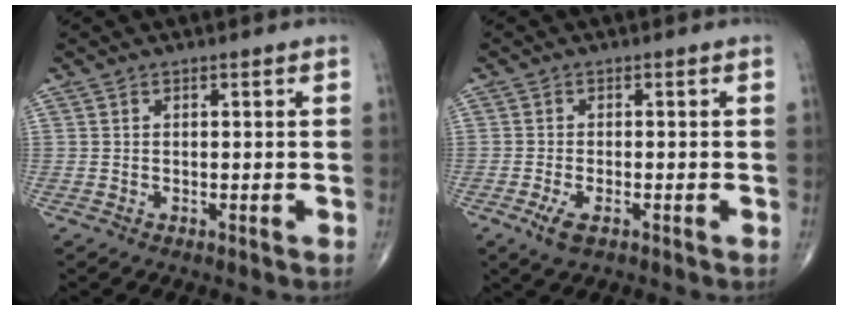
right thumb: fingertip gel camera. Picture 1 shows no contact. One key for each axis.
{"total": 3.3, "fx": -1.6, "fy": 1.4, "fz": 2.5, "tx": -0.056, "ty": -0.004, "tz": -0.027}